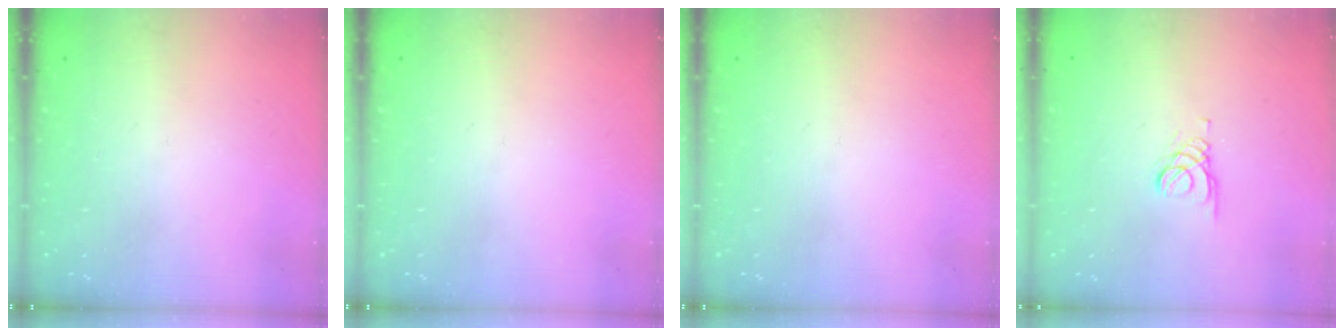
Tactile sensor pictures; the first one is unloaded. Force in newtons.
{"total": 0.0}
{"total": 0.0}
{"total": 1.4, "press": 1.4, "slide": 0.2}